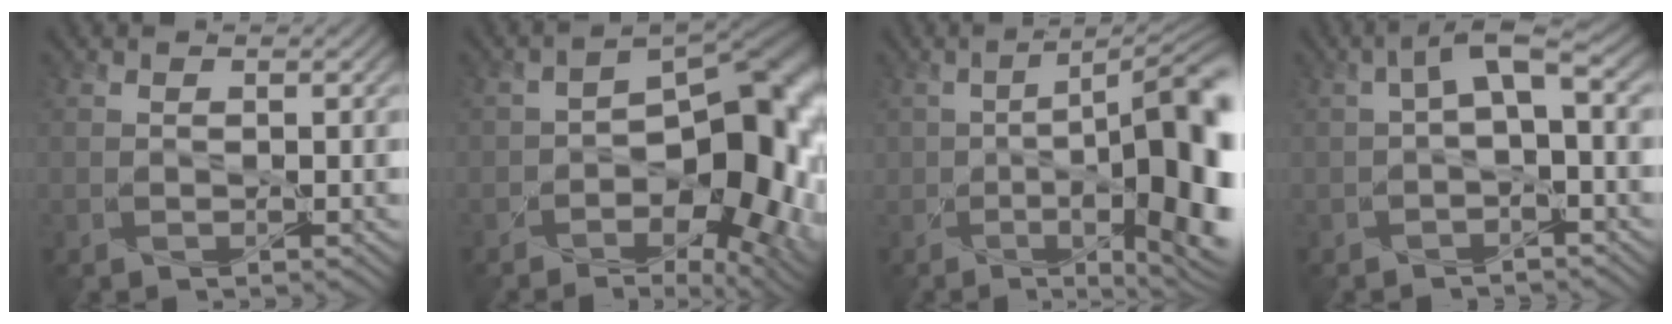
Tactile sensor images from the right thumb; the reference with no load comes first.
{"total": 16.5, "force": [-5.2, 8.8, 12.9], "torque": [-0.154, -0.019, -0.080]}
{"total": 17.0, "force": [-3.5, 5.7, 15.7], "torque": [-0.193, -0.008, -0.058]}
{"total": 3.3, "force": [-0.4, 0.8, 3.1], "torque": [-0.056, 0.017, -0.011]}